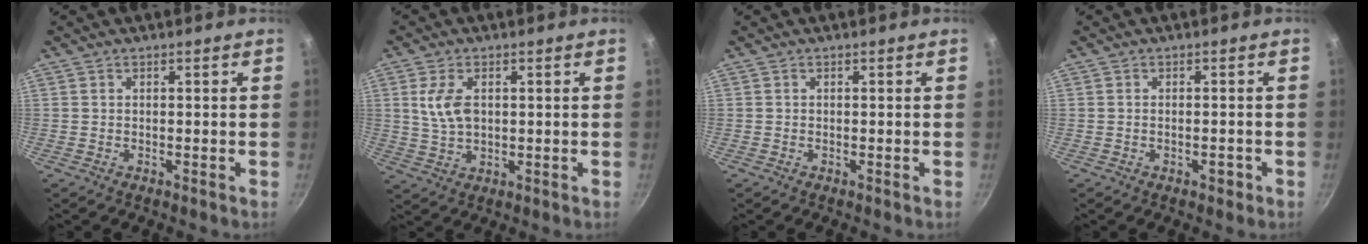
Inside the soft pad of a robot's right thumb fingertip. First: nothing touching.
{"total": 6.5, "force": [1.4, 3.8, 5.1], "torque": [-0.094, -0.006, 0.029]}
{"total": 0.0}
{"total": 1.7, "force": [-0.8, 0.8, 1.3], "torque": [-0.017, 0.007, -0.012]}